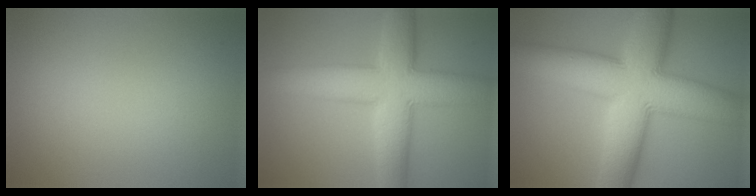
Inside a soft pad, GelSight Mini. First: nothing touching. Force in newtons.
{"total": 9.4, "press": 9.4, "slide": 0.2}
{"total": 13.3, "press": 13.3, "slide": 0.4}